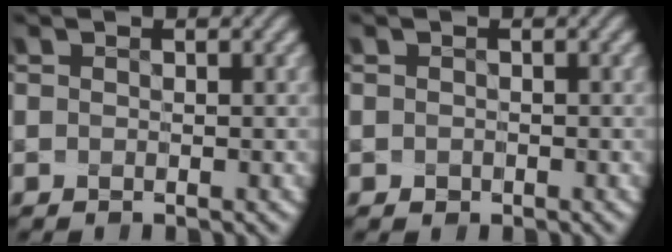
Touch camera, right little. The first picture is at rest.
{"total": 0.6, "force": [-0.2, 0.6, 0.1], "torque": [0.002, 0.001, -0.003]}